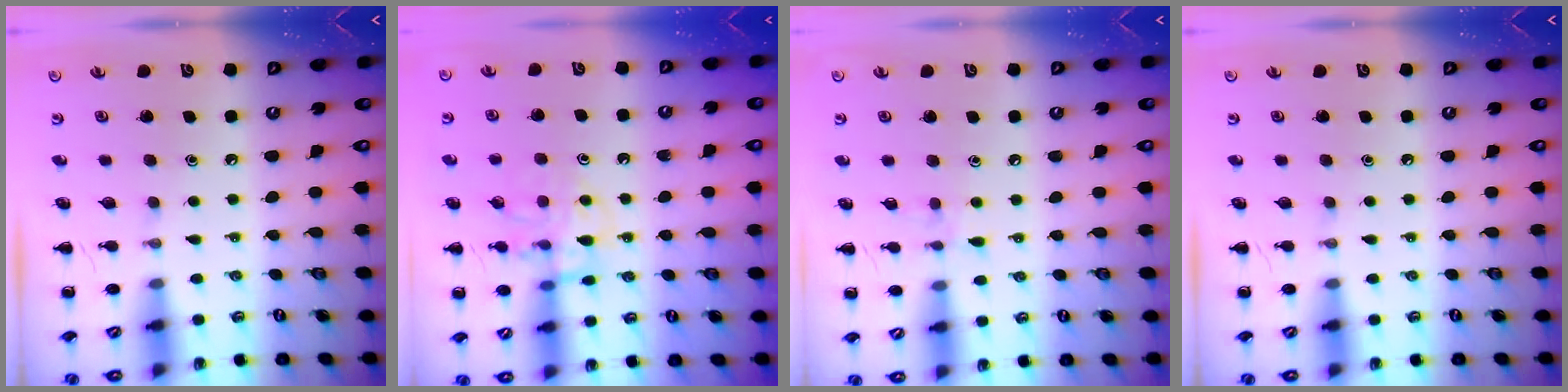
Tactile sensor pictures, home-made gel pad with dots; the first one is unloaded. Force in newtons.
{"total": 12.1, "press": 12.1, "slide": 1.3}
{"total": 4.9, "press": 4.5, "slide": 1.8}
{"total": 0.0}